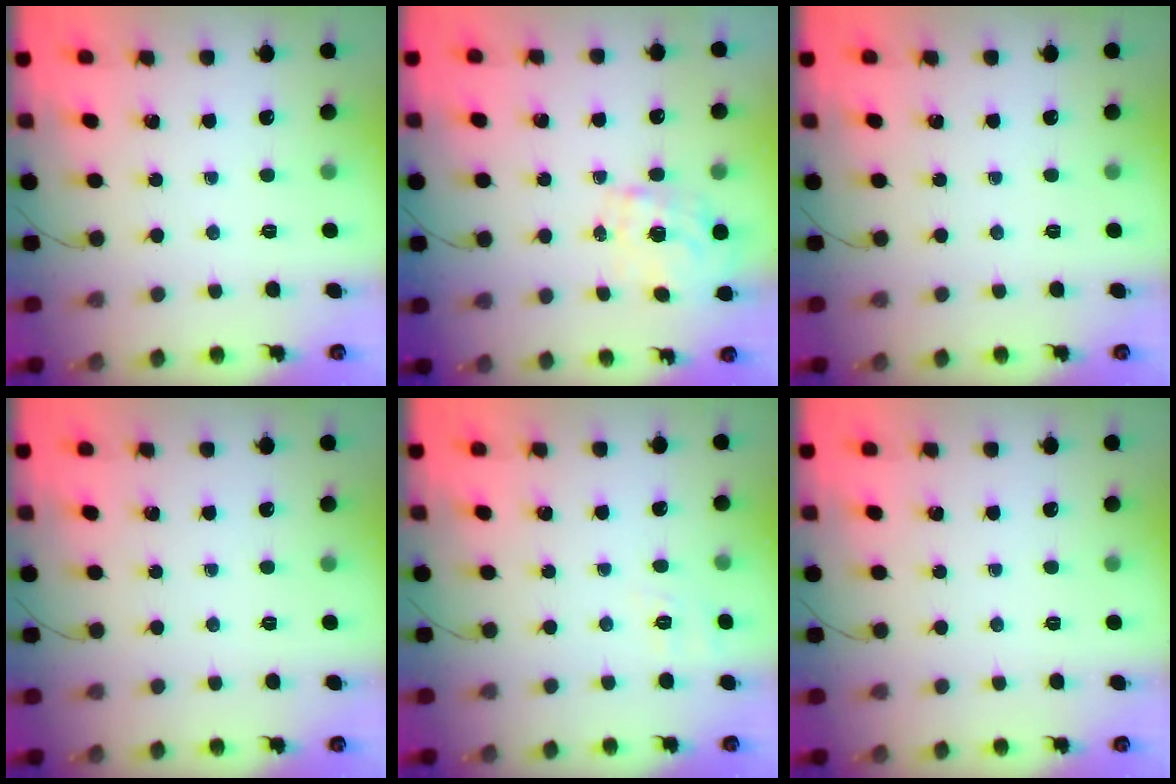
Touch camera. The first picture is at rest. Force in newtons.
{"total": 0.9, "press": 0.7, "slide": 0.6}
{"total": 0.0}
{"total": 0.0}
{"total": 5.2, "press": 4.8, "slide": 2.1}
{"total": 0.0}